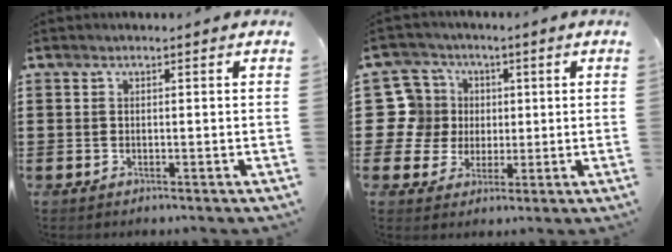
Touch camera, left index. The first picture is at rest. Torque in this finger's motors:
{"motor_torque": [0.05, 0.89, 0.00, -0.07]}